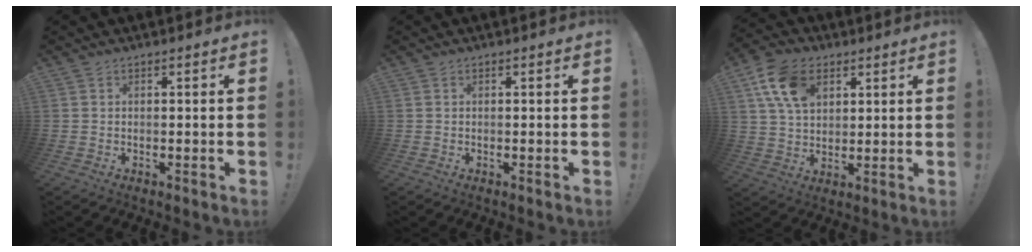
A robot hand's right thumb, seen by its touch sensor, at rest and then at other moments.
{"total": 0.0}
{"total": 13.9, "force": [6.1, 9.5, 8.0], "torque": [-0.130, -0.009, 0.120]}